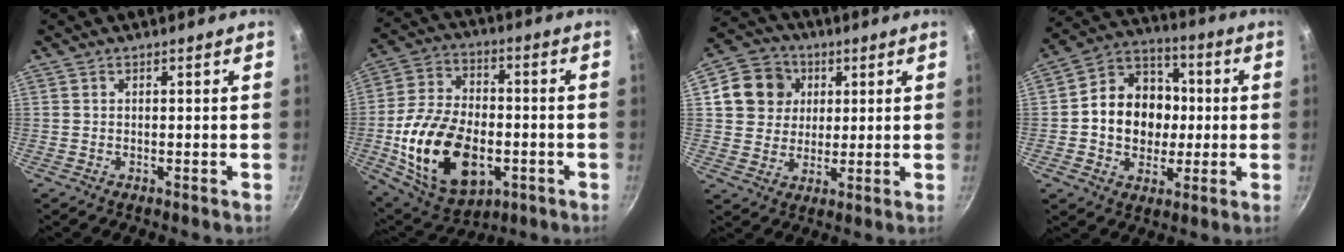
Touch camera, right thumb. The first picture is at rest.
{"total": 21.9, "force": [-5.2, 13.5, 16.4], "torque": [-0.292, 0.021, -0.077]}
{"total": 10.6, "force": [3.1, 9.4, 3.9], "torque": [-0.043, 0.009, 0.048]}
{"total": 15.7, "force": [-0.3, 13.0, 8.8], "torque": [-0.107, 0.027, -0.017]}